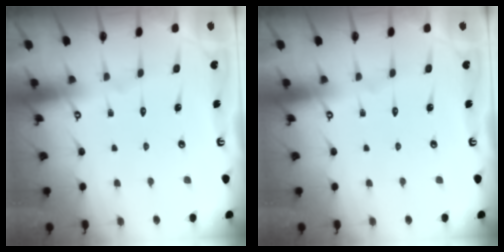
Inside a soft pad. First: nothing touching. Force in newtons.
{"total": 0.0}